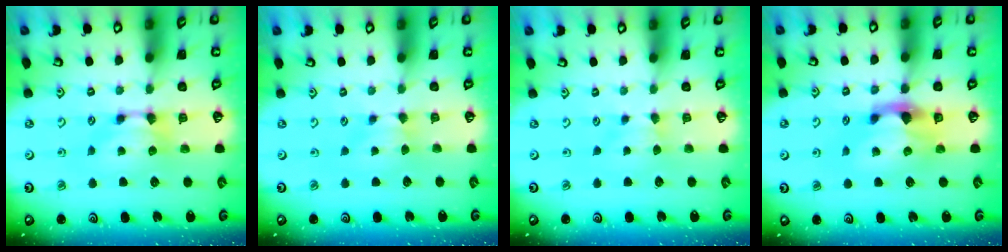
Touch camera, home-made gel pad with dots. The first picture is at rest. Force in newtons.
{"total": 2.0, "press": 1.9, "slide": 0.7}
{"total": 2.5, "press": 2.5, "slide": 0.5}
{"total": 3.1, "press": 2.8, "slide": 1.3}